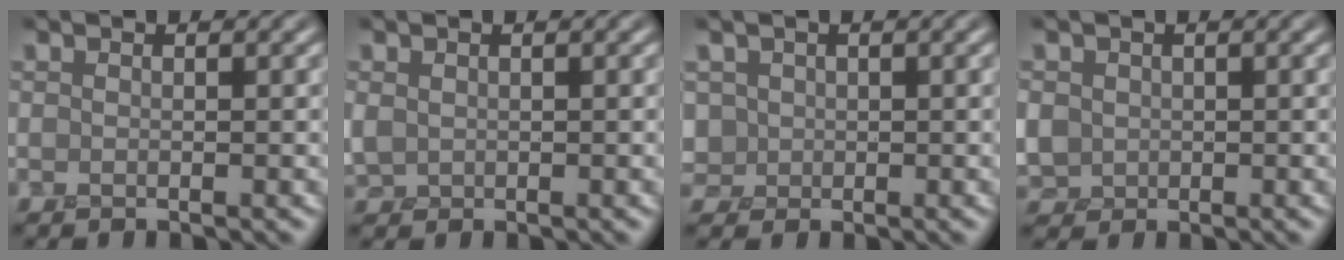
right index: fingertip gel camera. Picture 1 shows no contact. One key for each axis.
{"total": 1.5, "fx": 0.2, "fy": 1.4, "fz": 0.6, "tx": -0.017, "ty": 0.000, "tz": 0.002}
{"total": 2.2, "fx": 0.3, "fy": 2.2, "fz": 0.5, "tx": -0.007, "ty": 0.007, "tz": 0.008}
{"total": 4.1, "fx": 0.2, "fy": 3.7, "fz": 1.7, "tx": -0.046, "ty": 0.004, "tz": -0.003}